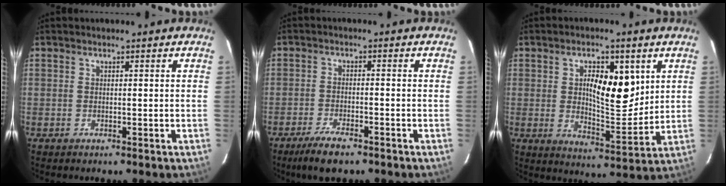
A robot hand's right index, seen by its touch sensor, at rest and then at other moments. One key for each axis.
{"total": 5.6, "fx": -4.2, "fy": 1.2, "fz": 3.6, "tx": -0.073, "ty": -0.010, "tz": -0.072}
{"total": 10.5, "fx": 3.1, "fy": 3.9, "fz": 9.2, "tx": -0.144, "ty": 0.000, "tz": 0.058}